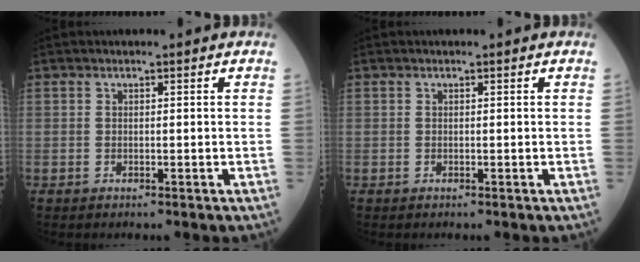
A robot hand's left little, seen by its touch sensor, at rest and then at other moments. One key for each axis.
{"total": 0.0}